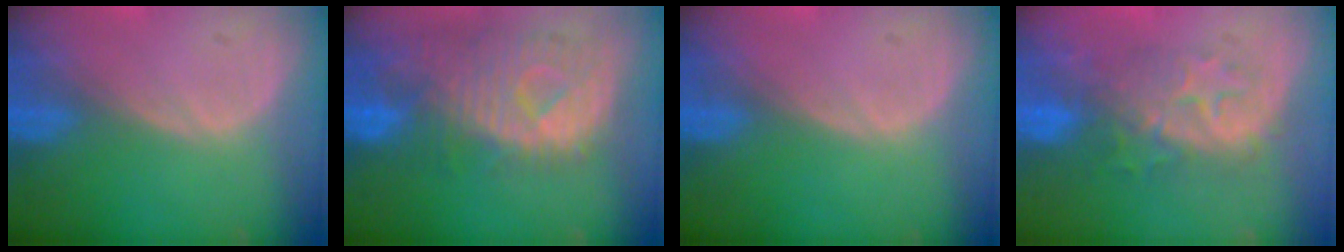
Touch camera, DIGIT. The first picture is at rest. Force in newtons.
{"total": 11.3, "press": 9.9, "slide": 5.4}
{"total": 0.0}
{"total": 7.9, "press": 7.7, "slide": 1.6}